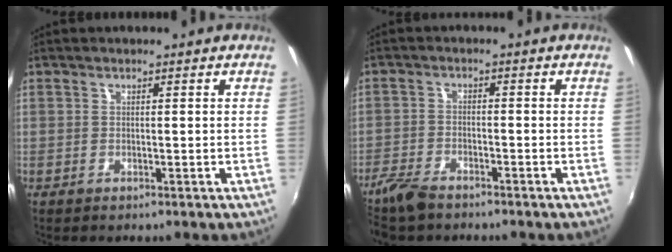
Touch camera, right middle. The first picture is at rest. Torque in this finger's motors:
{"motor_torque": [1.07, -1.07, 0.29, 0.21]}